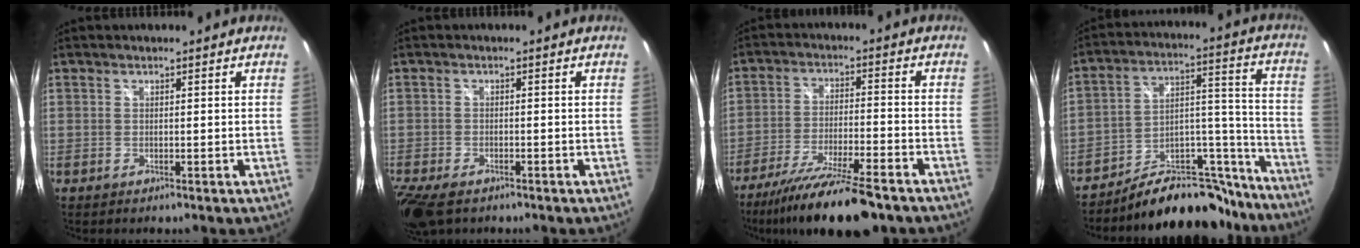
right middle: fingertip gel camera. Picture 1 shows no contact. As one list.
[{"total": 7.8, "force": [-5.4, 3.5, 4.3], "torque": [-0.113, -0.035, -0.103]}, {"total": 15.8, "force": [-12.7, 2.3, 9.1], "torque": [-0.181, -0.027, -0.210]}, {"total": 19.1, "force": [-16.8, 7.2, 5.6], "torque": [-0.068, 0.082, -0.235]}]